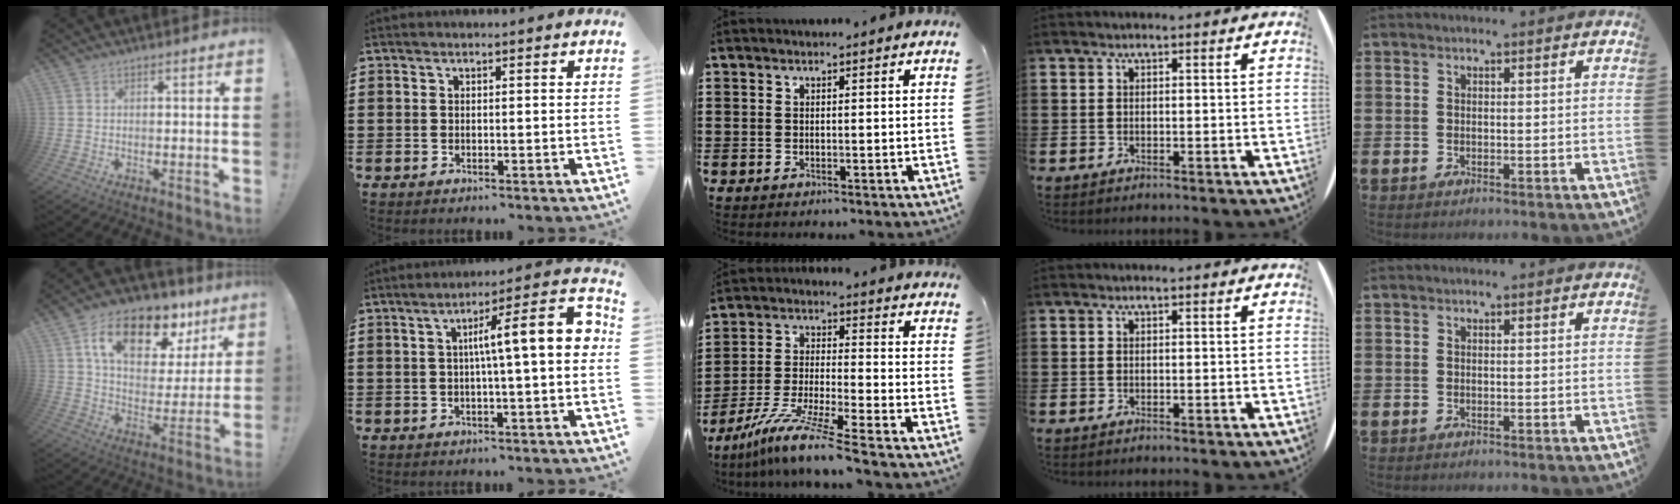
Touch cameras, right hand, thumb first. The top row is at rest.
{"thumb": {"total": 18.3, "force": [10.1, 9.9, 11.6], "torque": [-0.185, -0.047, 0.175]}, "index": {"total": 9.9, "force": [0.9, 1.2, 9.8], "torque": [-0.153, -0.007, 0.006]}, "middle": {"total": 8.7, "force": [-7.0, -0.2, 5.1], "torque": [-0.104, -0.010, -0.137]}}